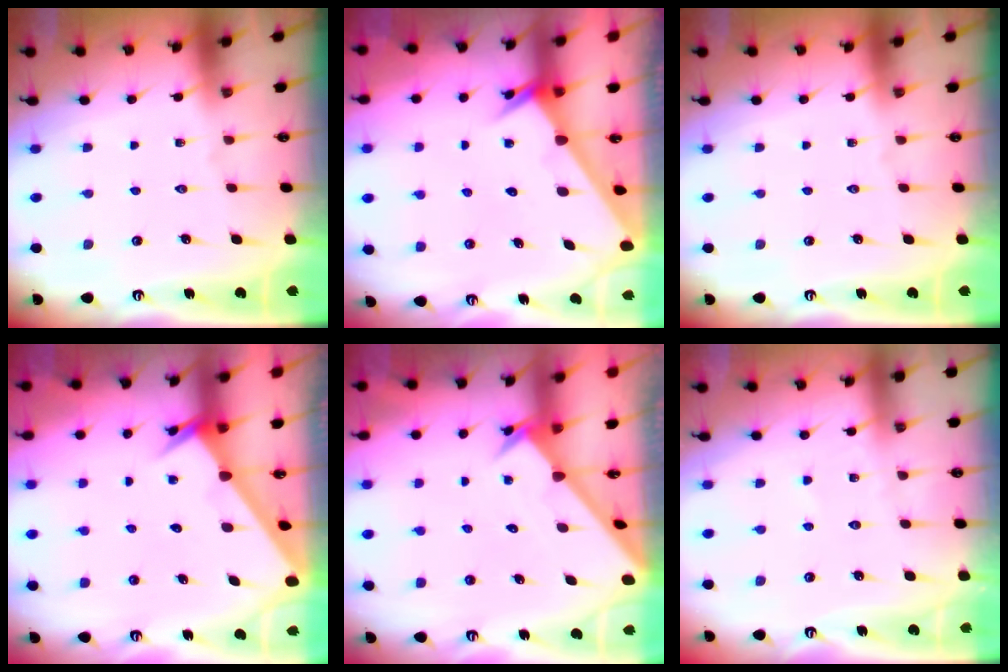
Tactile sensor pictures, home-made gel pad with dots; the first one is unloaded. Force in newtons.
{"total": 2.3, "press": 2.3, "slide": 0.1}
{"total": 0.0}
{"total": 2.7, "press": 2.7, "slide": 0.2}
{"total": 2.5, "press": 2.5, "slide": 0.2}
{"total": 4.2, "press": 4.1, "slide": 0.4}